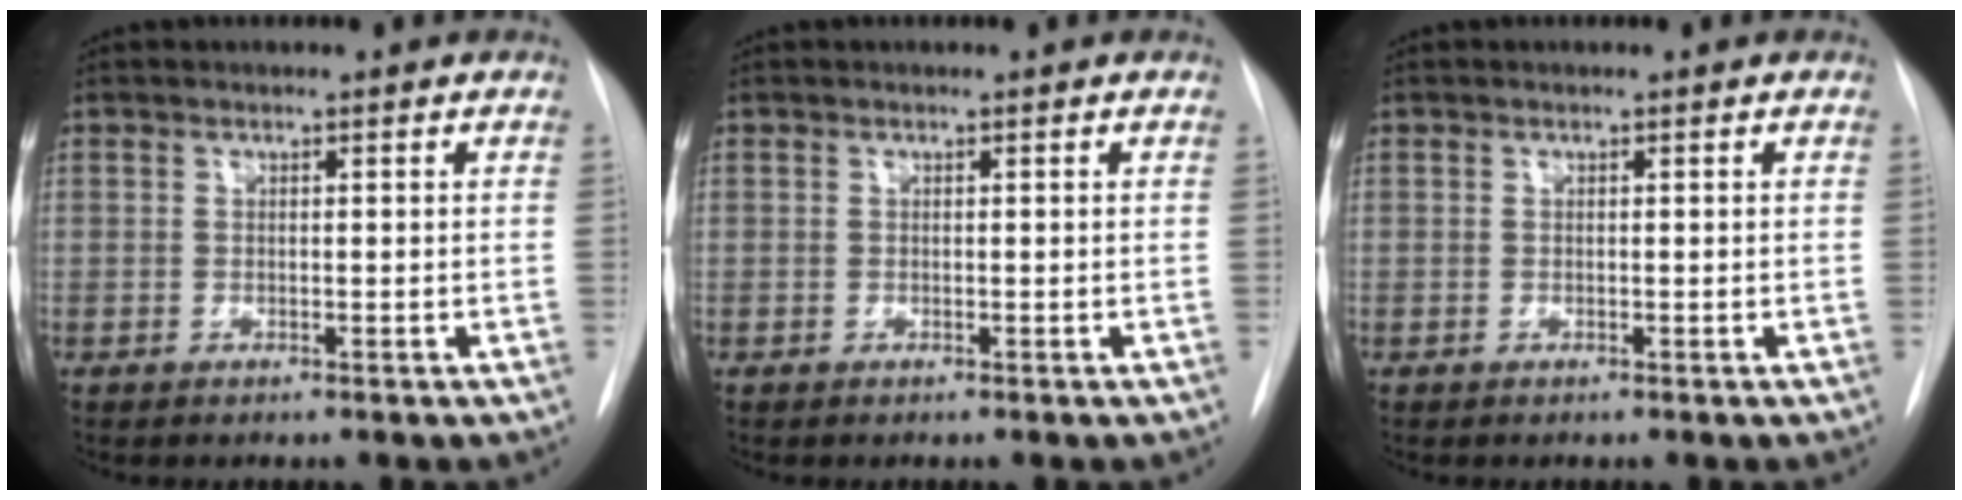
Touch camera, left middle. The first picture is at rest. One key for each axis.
{"total": 0.0}
{"total": 0.0}